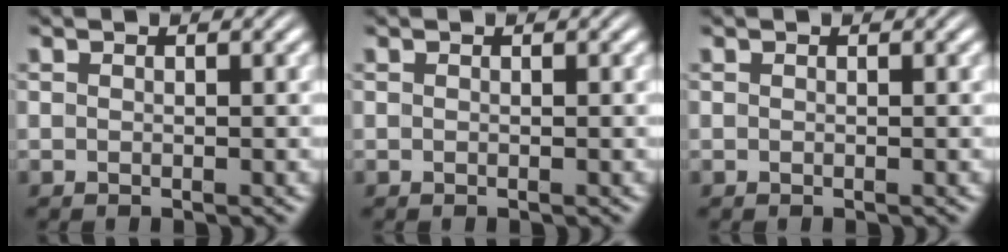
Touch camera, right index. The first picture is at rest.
{"total": 0.0}
{"total": 0.0}